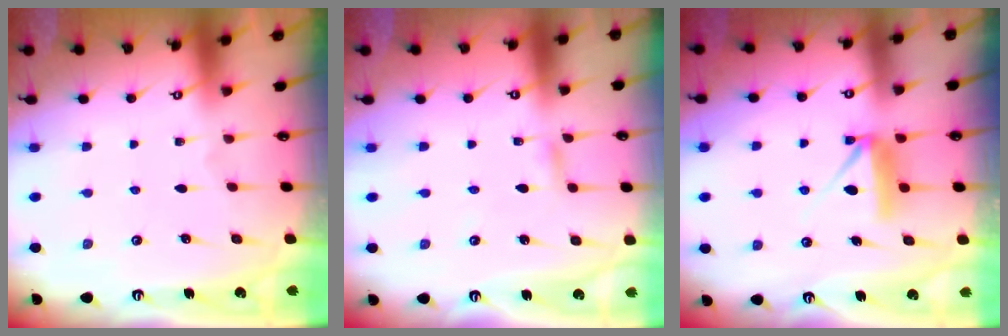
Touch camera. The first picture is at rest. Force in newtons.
{"total": 2.4, "press": 2.4, "slide": 0.1}
{"total": 8.0, "press": 8.0, "slide": 0.4}